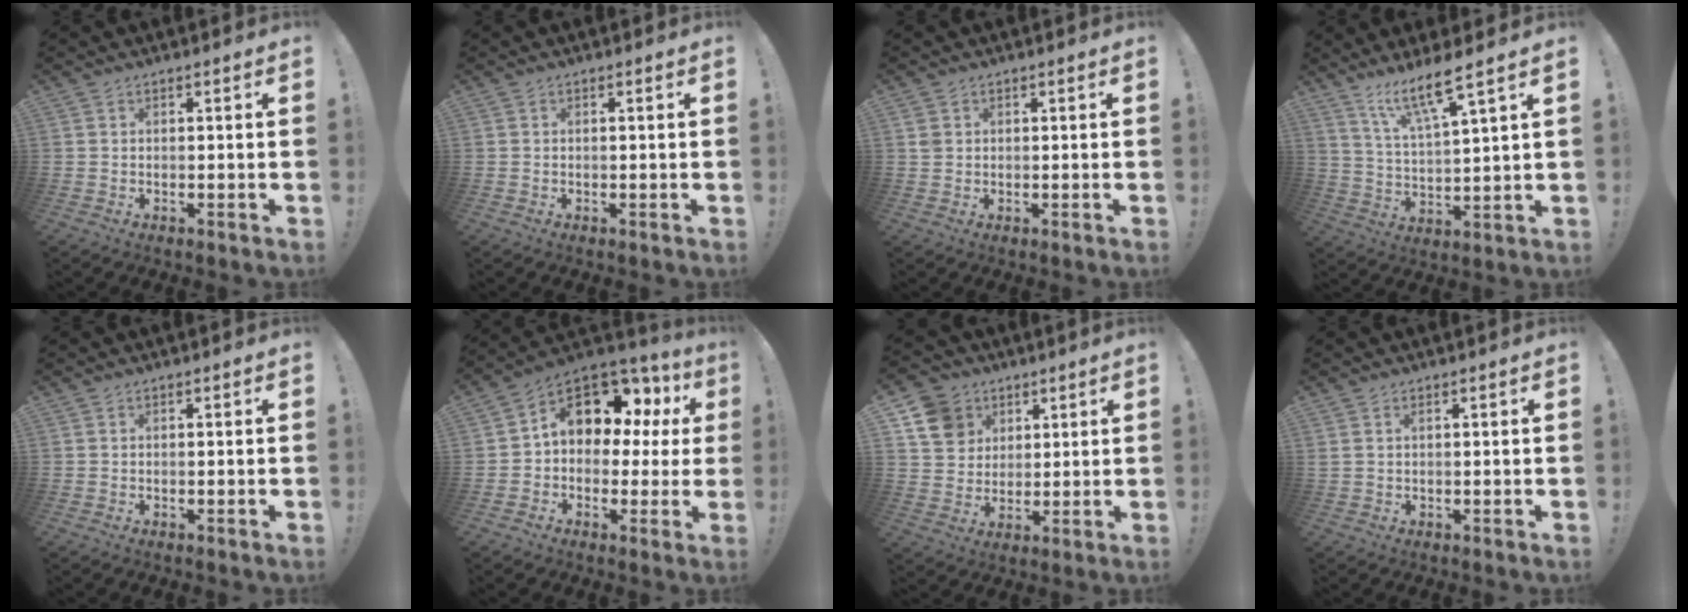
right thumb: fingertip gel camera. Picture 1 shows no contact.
{"total": 0.0}
{"total": 2.0, "force": [0.8, 1.7, 0.9], "torque": [-0.012, 0.001, 0.015]}
{"total": 11.3, "force": [8.4, 1.0, 7.5], "torque": [-0.132, -0.046, 0.137]}
{"total": 0.0}
{"total": 12.7, "force": [5.3, 8.4, 7.9], "torque": [-0.123, -0.032, 0.096]}
{"total": 11.7, "force": [5.7, 9.7, 3.5], "torque": [-0.044, -0.030, 0.114]}
{"total": 1.7, "force": [0.9, 0.3, 1.4], "torque": [-0.033, 0.001, 0.017]}